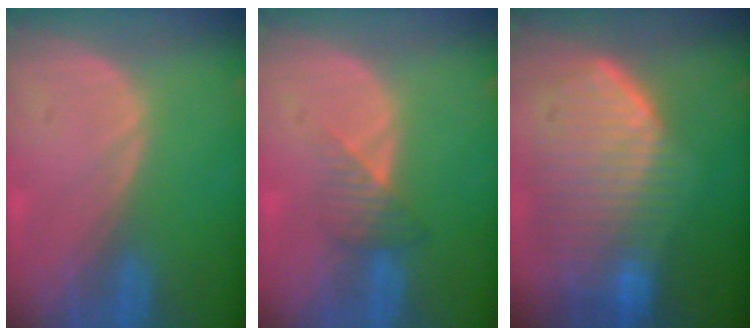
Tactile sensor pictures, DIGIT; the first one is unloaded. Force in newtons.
{"total": 3.3, "press": 3.0, "slide": 1.2}
{"total": 10.6, "press": 9.2, "slide": 5.2}